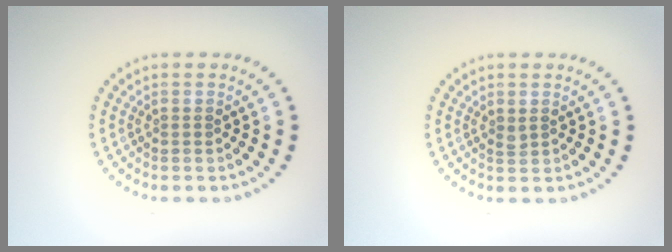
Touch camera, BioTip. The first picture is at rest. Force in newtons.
{"total": 0.6, "press": 0.5, "slide": 0.2}